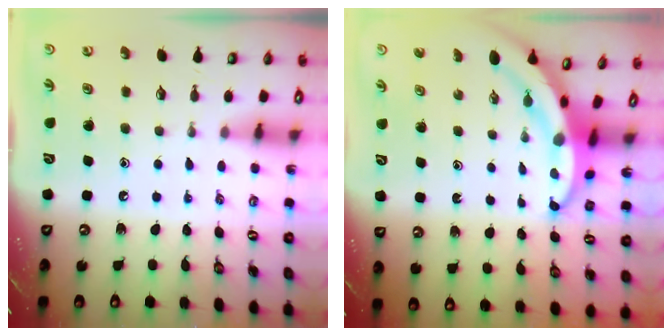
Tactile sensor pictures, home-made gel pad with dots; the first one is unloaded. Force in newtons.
{"total": 4.6, "press": 4.6, "slide": 0.6}